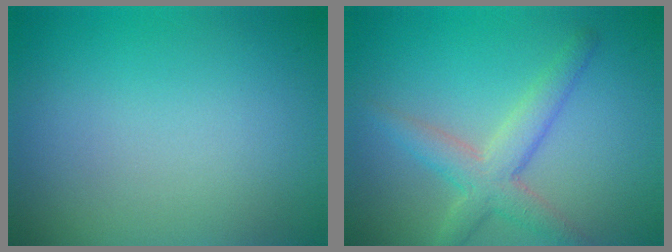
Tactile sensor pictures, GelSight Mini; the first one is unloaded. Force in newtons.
{"total": 3.9, "press": 3.9, "slide": 0.3}